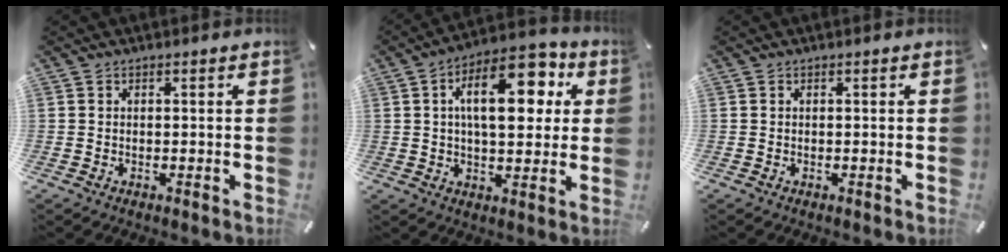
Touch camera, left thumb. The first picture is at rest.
{"total": 16.8, "force": [5.2, 8.8, 13.4], "torque": [-0.197, -0.006, 0.082]}
{"total": 0.0}